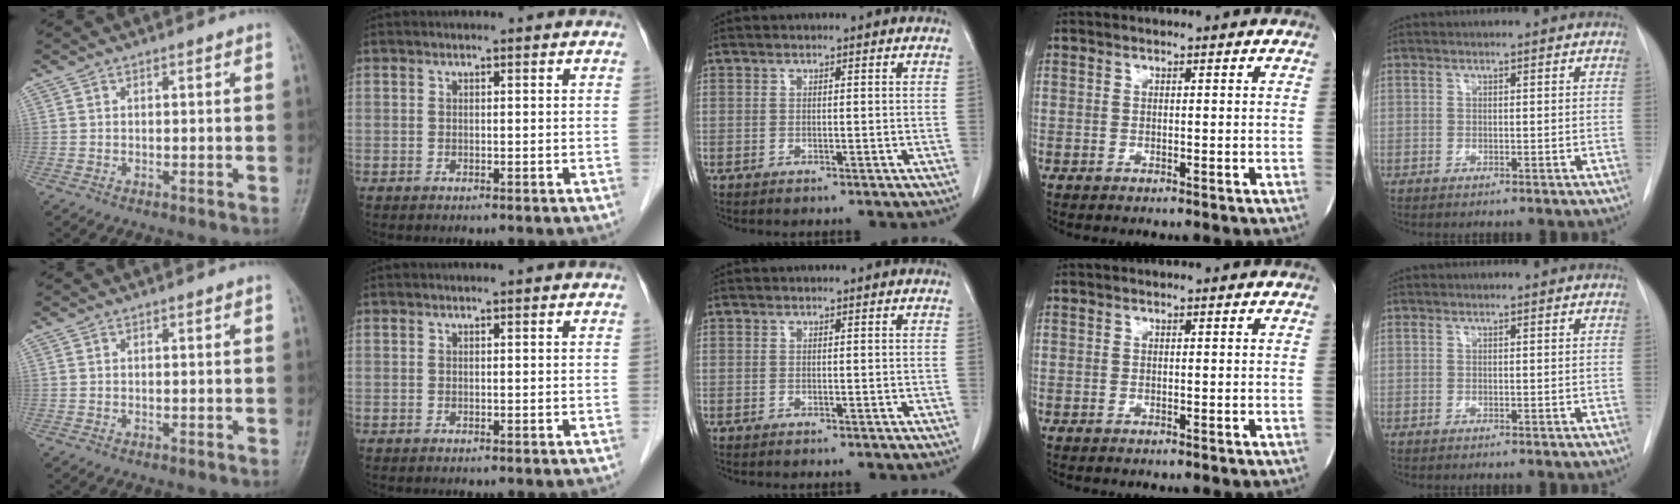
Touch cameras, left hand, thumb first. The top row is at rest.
{}